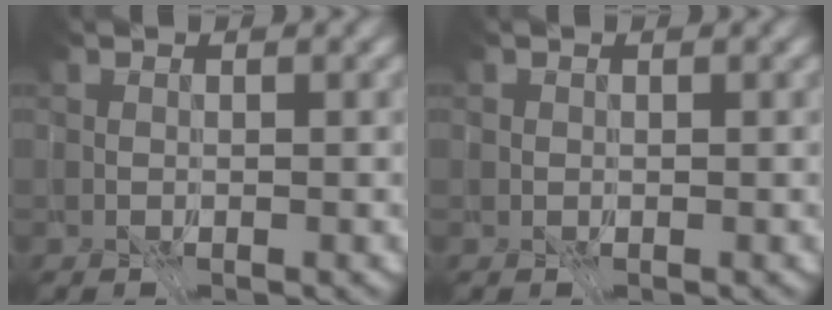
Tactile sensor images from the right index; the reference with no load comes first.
{"total": 1.1, "force": [0.5, 0.9, 0.5], "torque": [-0.007, 0.004, 0.001]}